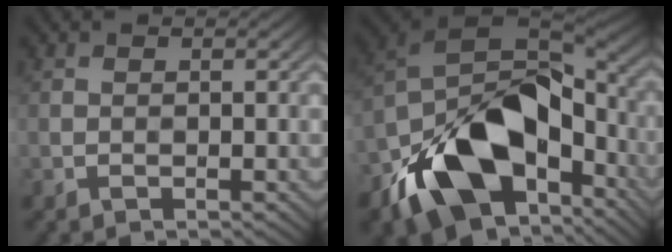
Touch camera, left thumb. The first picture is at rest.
{"total": 17.0, "force": [-6.8, 10.1, 11.9], "torque": [-0.226, -0.036, -0.110]}